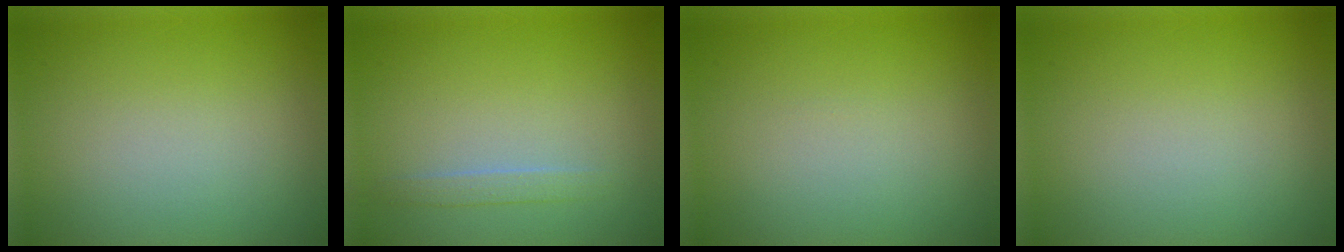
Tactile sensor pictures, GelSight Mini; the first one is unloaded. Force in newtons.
{"total": 1.1, "press": 1.1, "slide": 0.1}
{"total": 0.0}
{"total": 0.0}